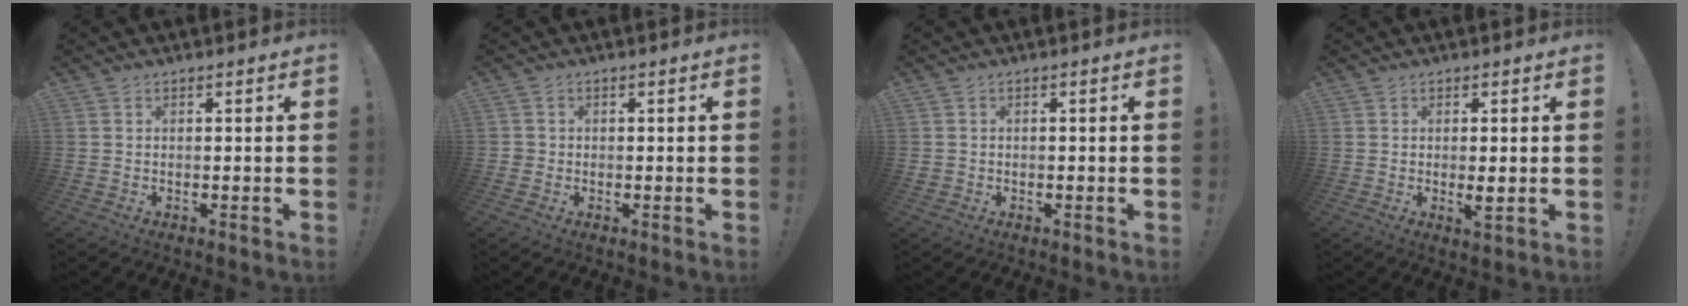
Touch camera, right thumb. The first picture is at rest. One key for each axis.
{"total": 1.5, "fx": -0.4, "fy": 1.4, "fz": 0.3, "tx": -0.005, "ty": 0.005, "tz": -0.007}
{"total": 1.4, "fx": -0.3, "fy": 1.3, "fz": 0.3, "tx": -0.012, "ty": 0.007, "tz": -0.004}
{"total": 3.0, "fx": 0.0, "fy": 0.6, "fz": 2.9, "tx": -0.041, "ty": -0.006, "tz": -0.001}